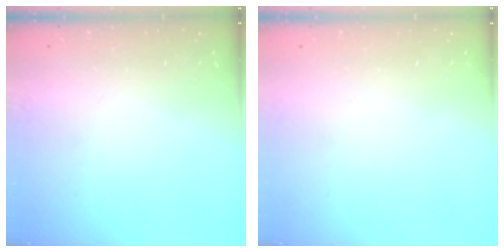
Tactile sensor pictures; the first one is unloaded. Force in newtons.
{"total": 1.6, "press": 1.6, "slide": 0.1}